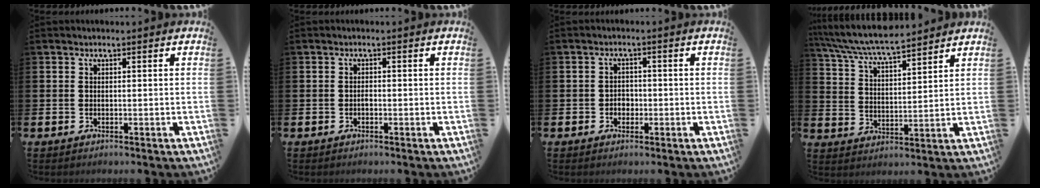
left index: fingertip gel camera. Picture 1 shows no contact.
{"total": 0.7, "force": [-0.4, 0.4, 0.4], "torque": [-0.016, 0.003, -0.006]}
{"total": 2.0, "force": [-0.6, 1.7, 0.8], "torque": [-0.009, 0.002, -0.017]}
{"total": 6.9, "force": [6.6, 0.6, 2.1], "torque": [-0.071, -0.032, 0.117]}